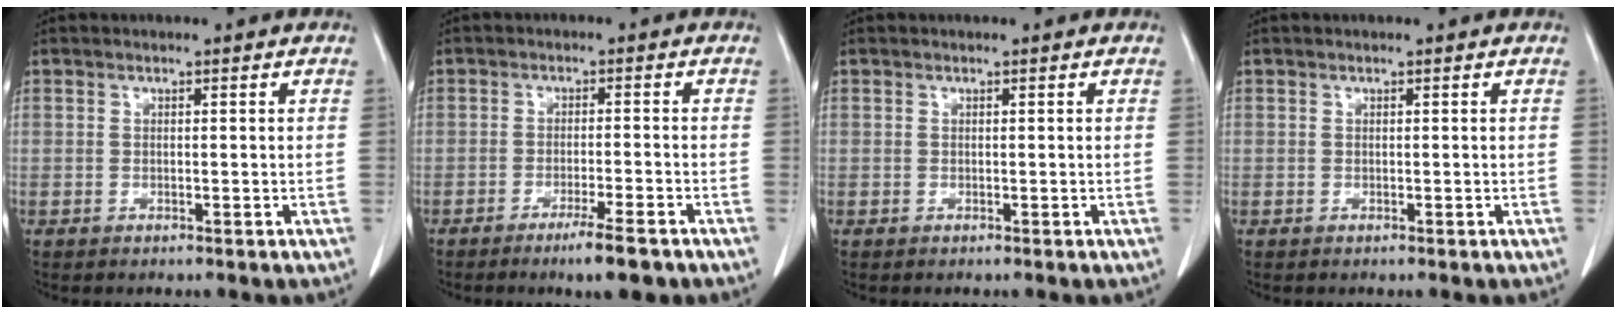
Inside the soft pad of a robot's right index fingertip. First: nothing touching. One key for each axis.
{"total": 5.6, "fx": -3.8, "fy": 0.2, "fz": 4.0, "tx": -0.063, "ty": -0.010, "tz": -0.059}
{"total": 0.0}
{"total": 0.0}